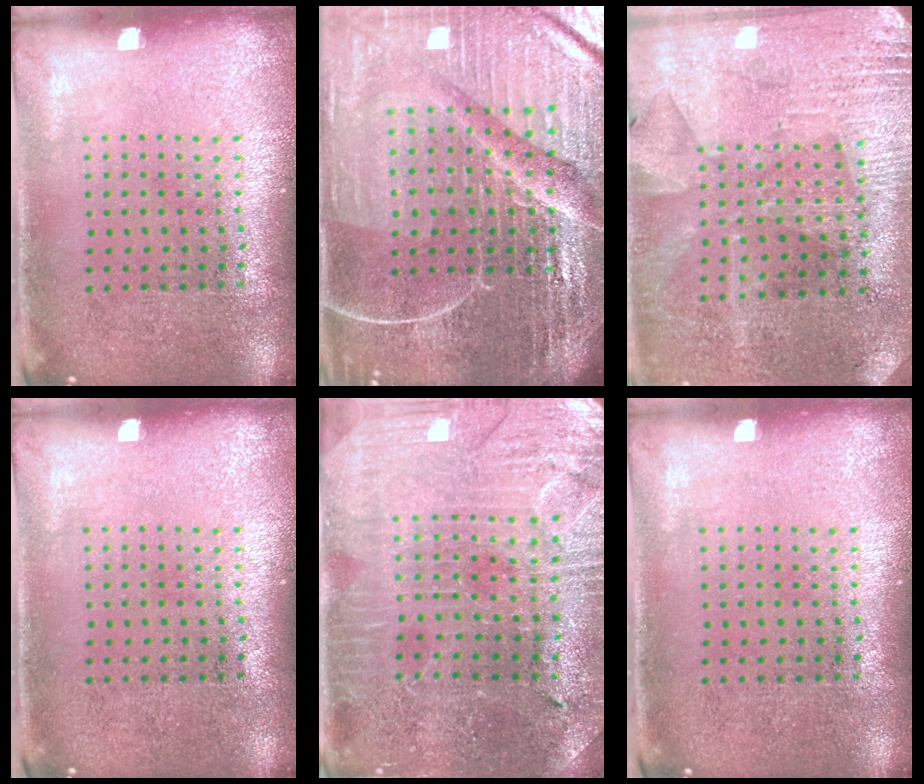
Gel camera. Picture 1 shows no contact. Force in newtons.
{"total": 6.9, "press": 6.1, "slide": 3.3}
{"total": 2.8, "press": 2.7, "slide": 0.7}
{"total": 0.0}
{"total": 1.8, "press": 1.8, "slide": 0.4}
{"total": 0.0}